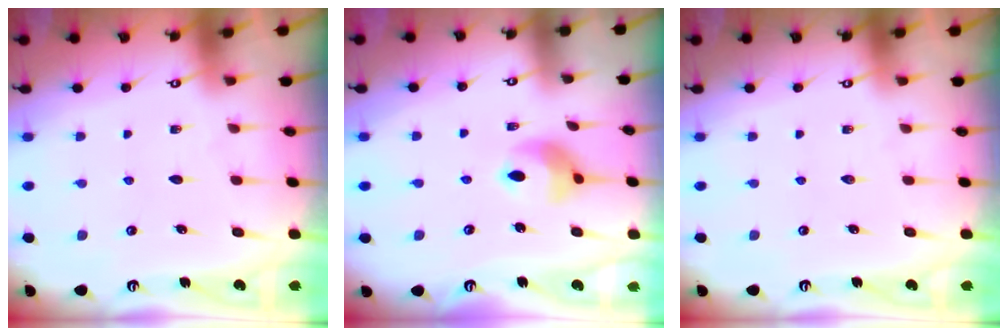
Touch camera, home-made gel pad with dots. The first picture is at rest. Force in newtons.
{"total": 7.5, "press": 7.4, "slide": 0.5}
{"total": 0.0}